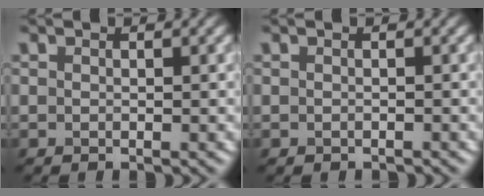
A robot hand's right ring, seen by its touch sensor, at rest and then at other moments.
{"total": 0.7, "force": [-0.7, 0.1, 0.0], "torque": [0.001, -0.004, -0.011]}